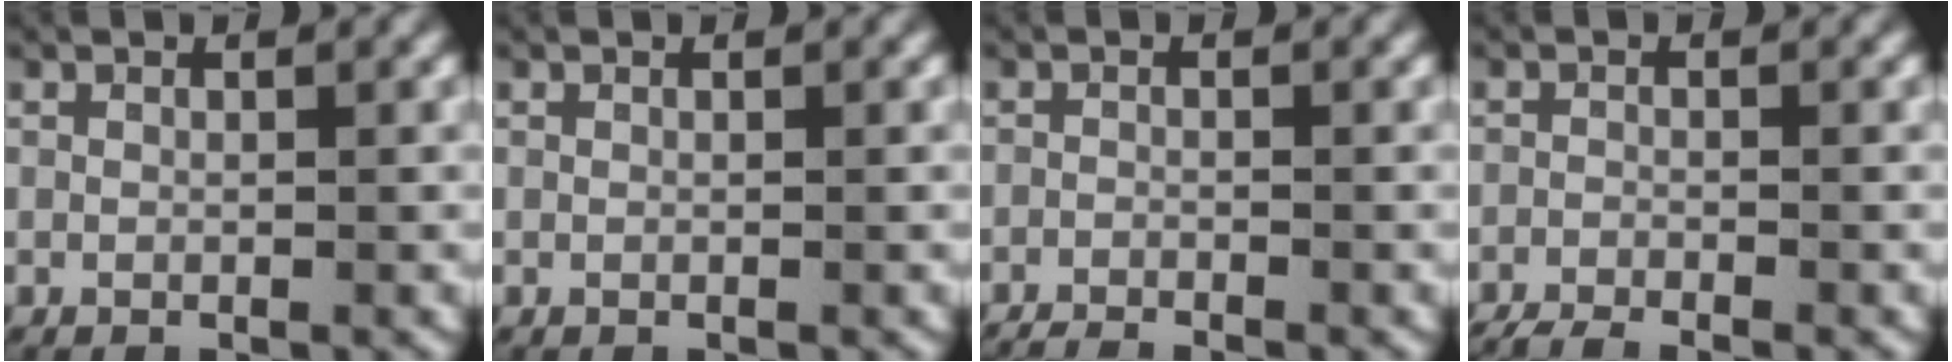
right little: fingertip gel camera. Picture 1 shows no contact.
{"total": 0.0}
{"total": 3.4, "force": [-3.2, 0.9, 0.7], "torque": [-0.018, -0.015, -0.048]}
{"total": 4.4, "force": [-4.0, 1.4, 1.2], "torque": [-0.029, -0.017, -0.059]}